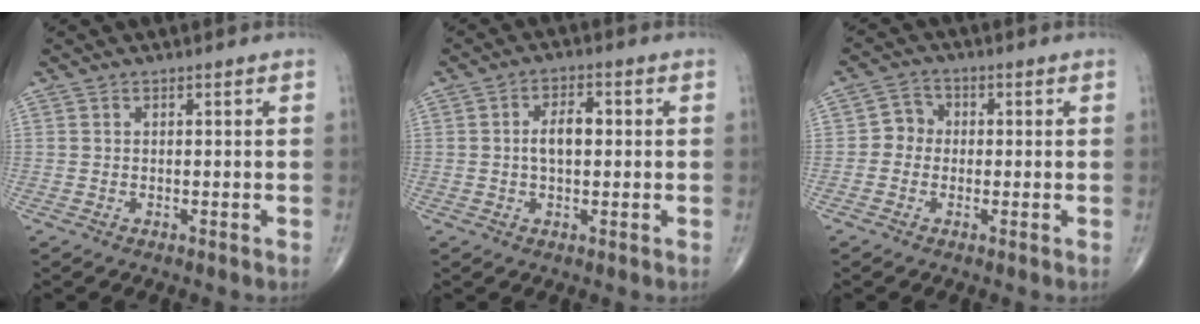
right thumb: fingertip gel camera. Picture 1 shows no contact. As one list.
[{"total": 5.1, "force": [0.3, 2.7, 4.3], "torque": [-0.076, 0.010, 0.001]}, {"total": 3.6, "force": [-0.5, 3.3, 1.3], "torque": [0.000, 0.010, -0.021]}]